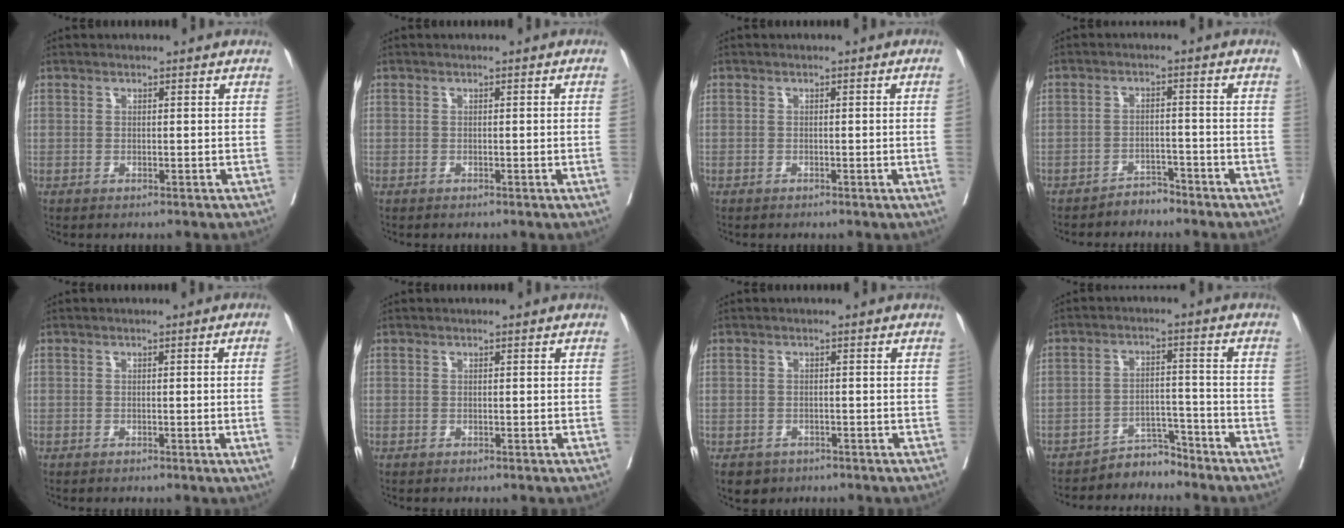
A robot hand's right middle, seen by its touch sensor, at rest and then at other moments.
{"total": 0.7, "force": [-0.1, -0.2, 0.7], "torque": [-0.006, 0.000, 0.002]}
{"total": 1.1, "force": [-0.2, -0.4, 1.0], "torque": [-0.012, -0.001, -0.003]}
{"total": 2.7, "force": [-2.5, 0.8, -0.1], "torque": [0.003, -0.001, -0.041]}
{"total": 2.1, "force": [-0.3, -0.7, 1.9], "torque": [-0.021, -0.002, -0.004]}
{"total": 0.0}
{"total": 3.2, "force": [-2.3, 2.2, 0.6], "torque": [-0.009, 0.001, -0.034]}
{"total": 4.3, "force": [-4.2, 1.0, -0.4], "torque": [0.013, 0.010, -0.069]}